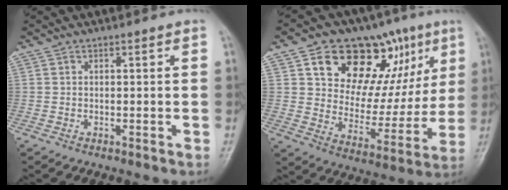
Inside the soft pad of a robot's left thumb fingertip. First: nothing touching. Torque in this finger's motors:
{"motor_torque": [0.38, 0.86, 1.29, -0.51, 0.08]}